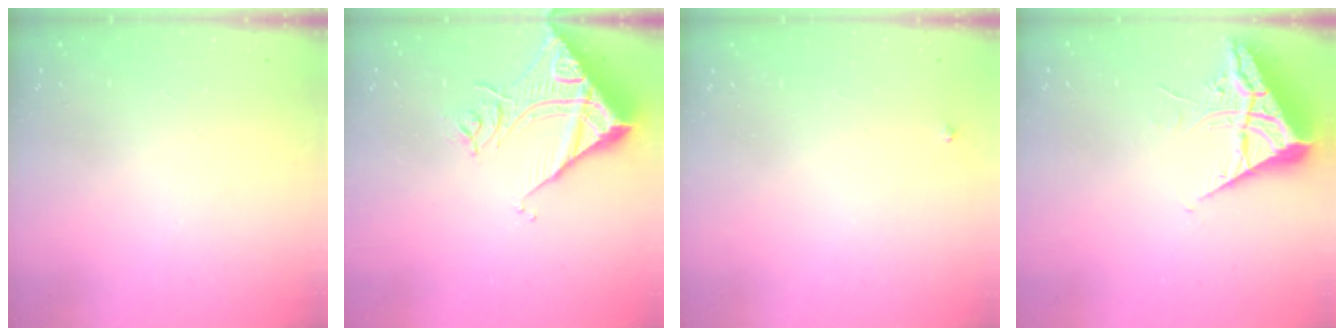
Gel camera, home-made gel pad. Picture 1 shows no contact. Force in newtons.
{"total": 13.9, "press": 13.8, "slide": 1.7}
{"total": 2.7, "press": 2.7, "slide": 0.3}
{"total": 6.5, "press": 6.4, "slide": 0.7}